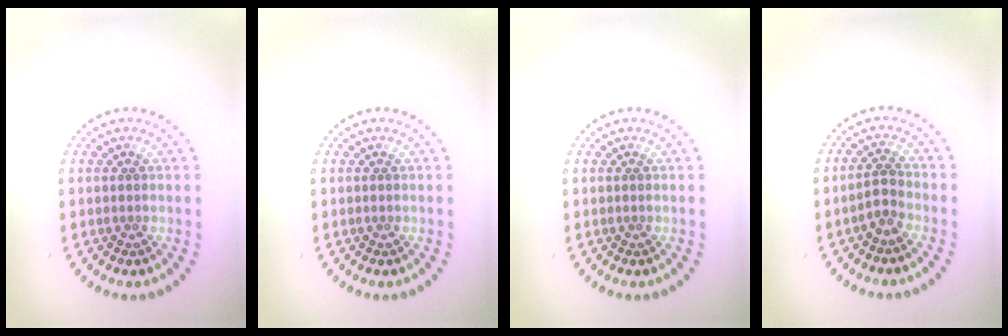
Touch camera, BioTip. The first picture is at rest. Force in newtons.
{"total": 0.0}
{"total": 0.0}
{"total": 1.8, "press": 1.6, "slide": 0.9}